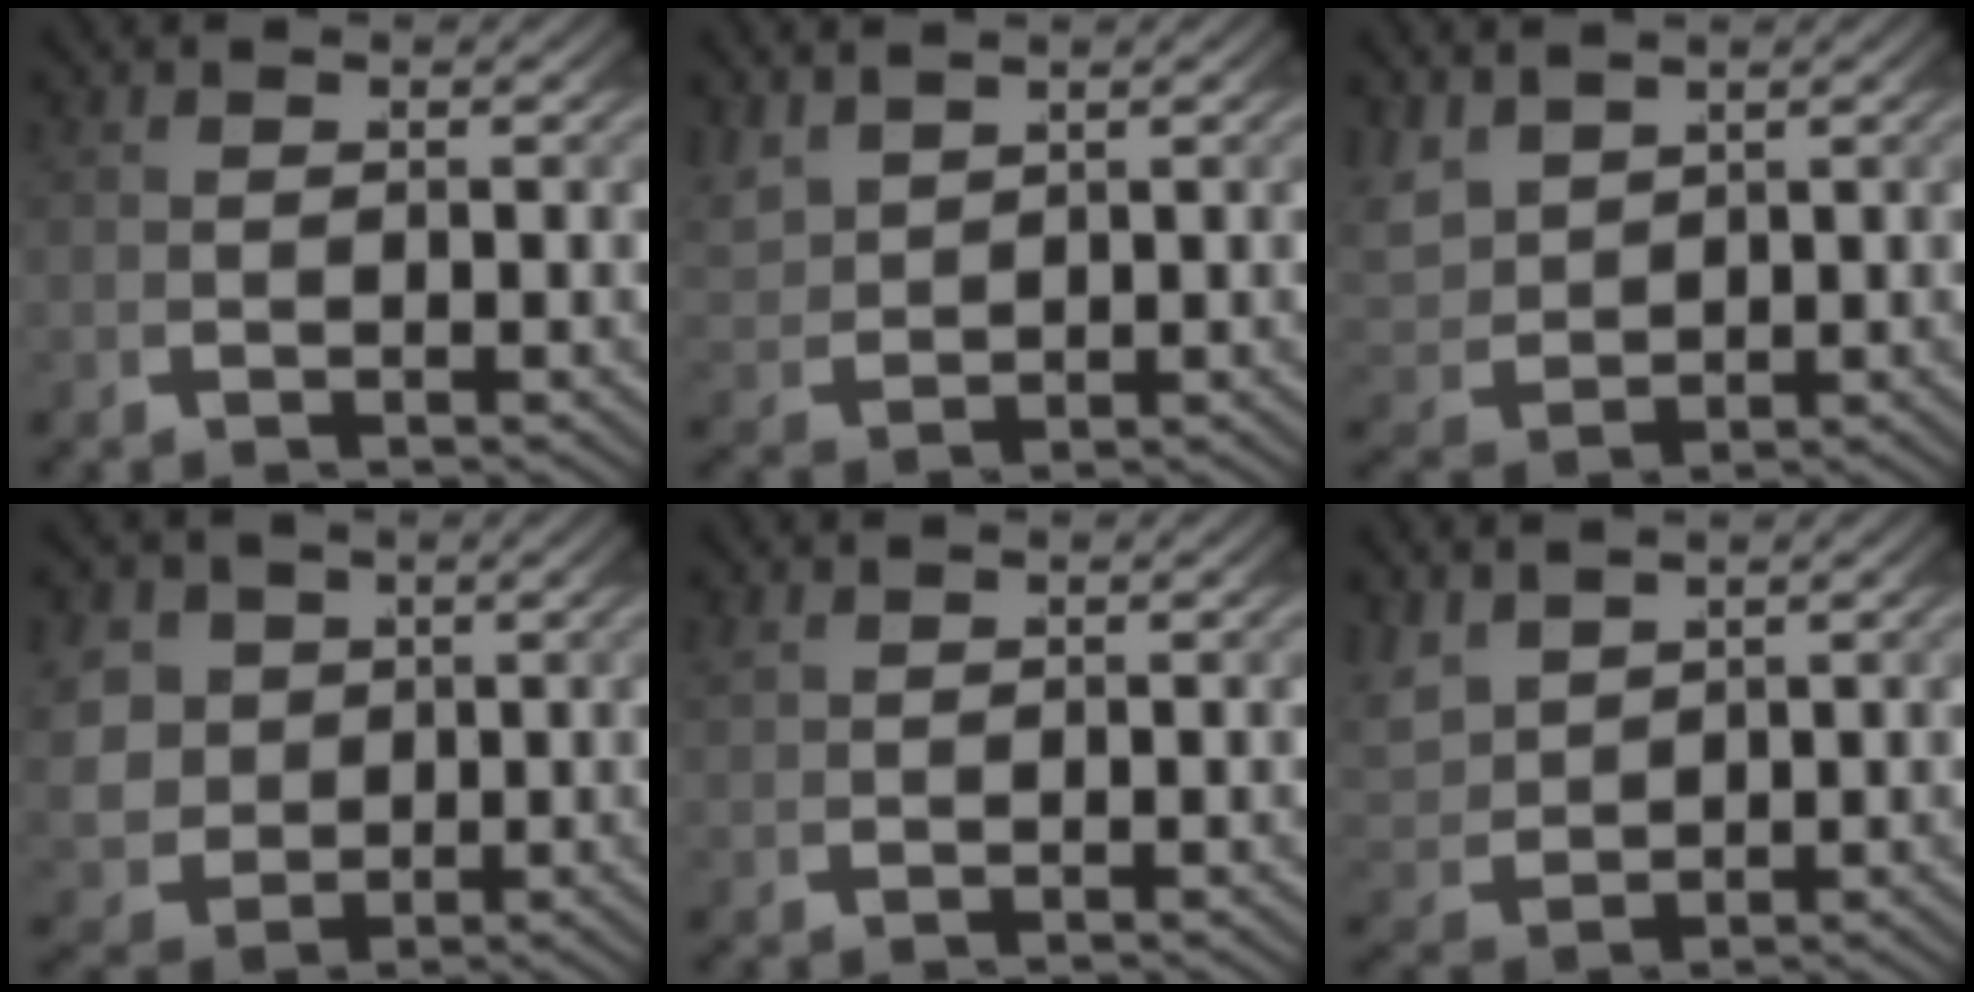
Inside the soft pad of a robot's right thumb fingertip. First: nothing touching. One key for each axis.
{"total": 2.8, "fx": 2.0, "fy": 1.3, "fz": 1.4, "tx": -0.036, "ty": 0.000, "tz": 0.049}
{"total": 4.1, "fx": 1.6, "fy": 2.8, "fz": 2.5, "tx": -0.070, "ty": -0.010, "tz": 0.043}
{"total": 9.6, "fx": -0.1, "fy": 8.3, "fz": 5.0, "tx": -0.136, "ty": -0.050, "tz": 0.011}
{"total": 0.9, "fx": 0.8, "fy": -0.4, "fz": 0.1, "tx": -0.001, "ty": 0.007, "tz": 0.020}
{"total": 3.7, "fx": 1.7, "fy": 2.4, "fz": 2.2, "tx": -0.060, "ty": -0.007, "tz": 0.045}